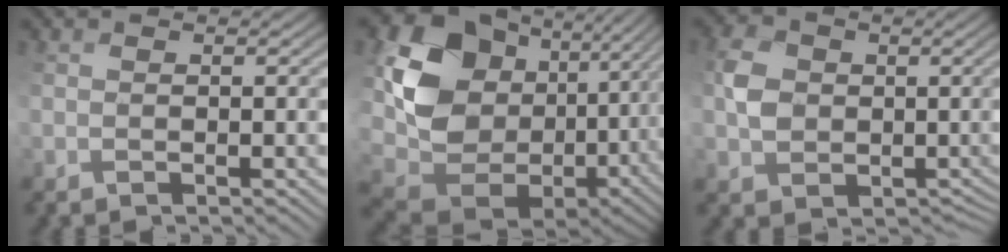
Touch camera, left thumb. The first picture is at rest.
{"total": 17.7, "force": [4.2, 14.1, 9.9], "torque": [-0.247, -0.024, 0.122]}
{"total": 4.7, "force": [1.1, 4.4, 1.4], "torque": [-0.031, 0.008, 0.012]}